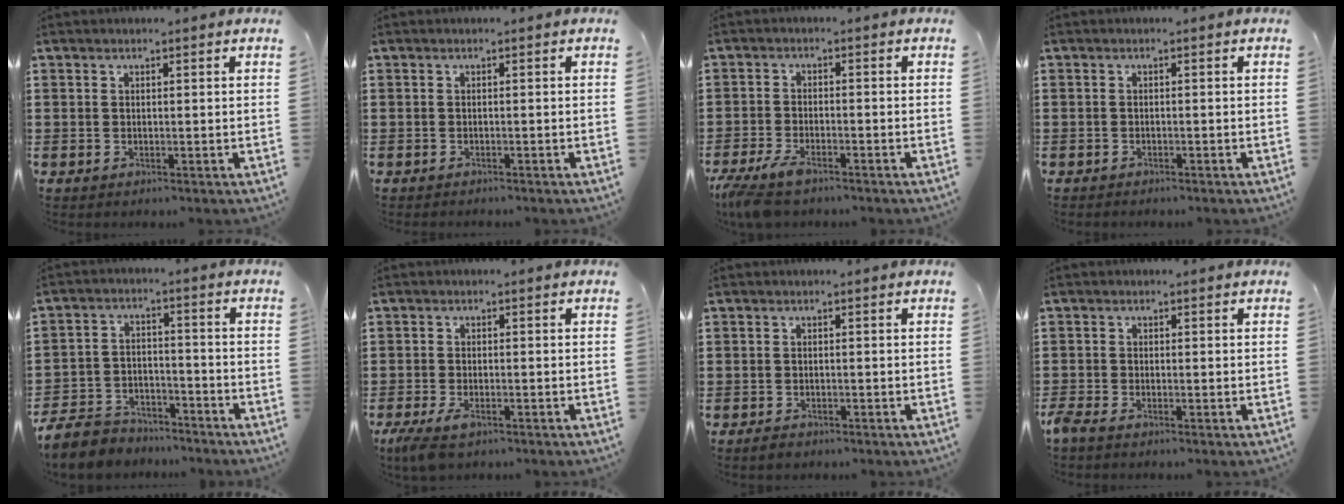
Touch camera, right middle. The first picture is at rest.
{"total": 0.6, "force": [-0.6, 0.0, -0.1], "torque": [0.002, -0.003, -0.013]}
{"total": 4.2, "force": [-3.4, 0.8, 2.4], "torque": [-0.068, -0.011, -0.071]}
{"total": 0.7, "force": [-0.7, 0.2, 0.0], "torque": [-0.001, 0.000, -0.016]}
{"total": 6.5, "force": [-6.2, 1.8, 1.0], "torque": [-0.033, 0.008, -0.127]}
{"total": 2.7, "force": [-2.0, 0.7, 1.7], "torque": [-0.053, -0.009, -0.044]}
{"total": 1.1, "force": [-1.0, 0.4, 0.1], "torque": [-0.002, -0.003, -0.020]}
{"total": 1.4, "force": [-1.2, 0.2, 0.7], "torque": [-0.030, -0.007, -0.026]}